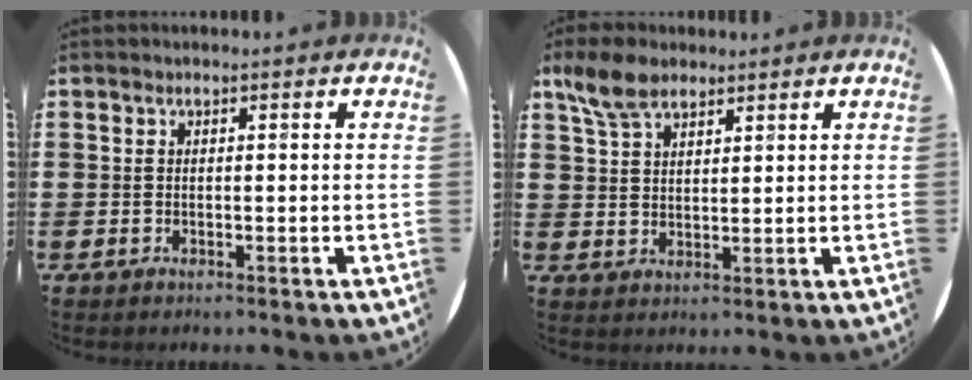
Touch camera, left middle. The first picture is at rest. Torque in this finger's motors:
{"motor_torque": [1.09, -1.05, 0.16, 0.14]}